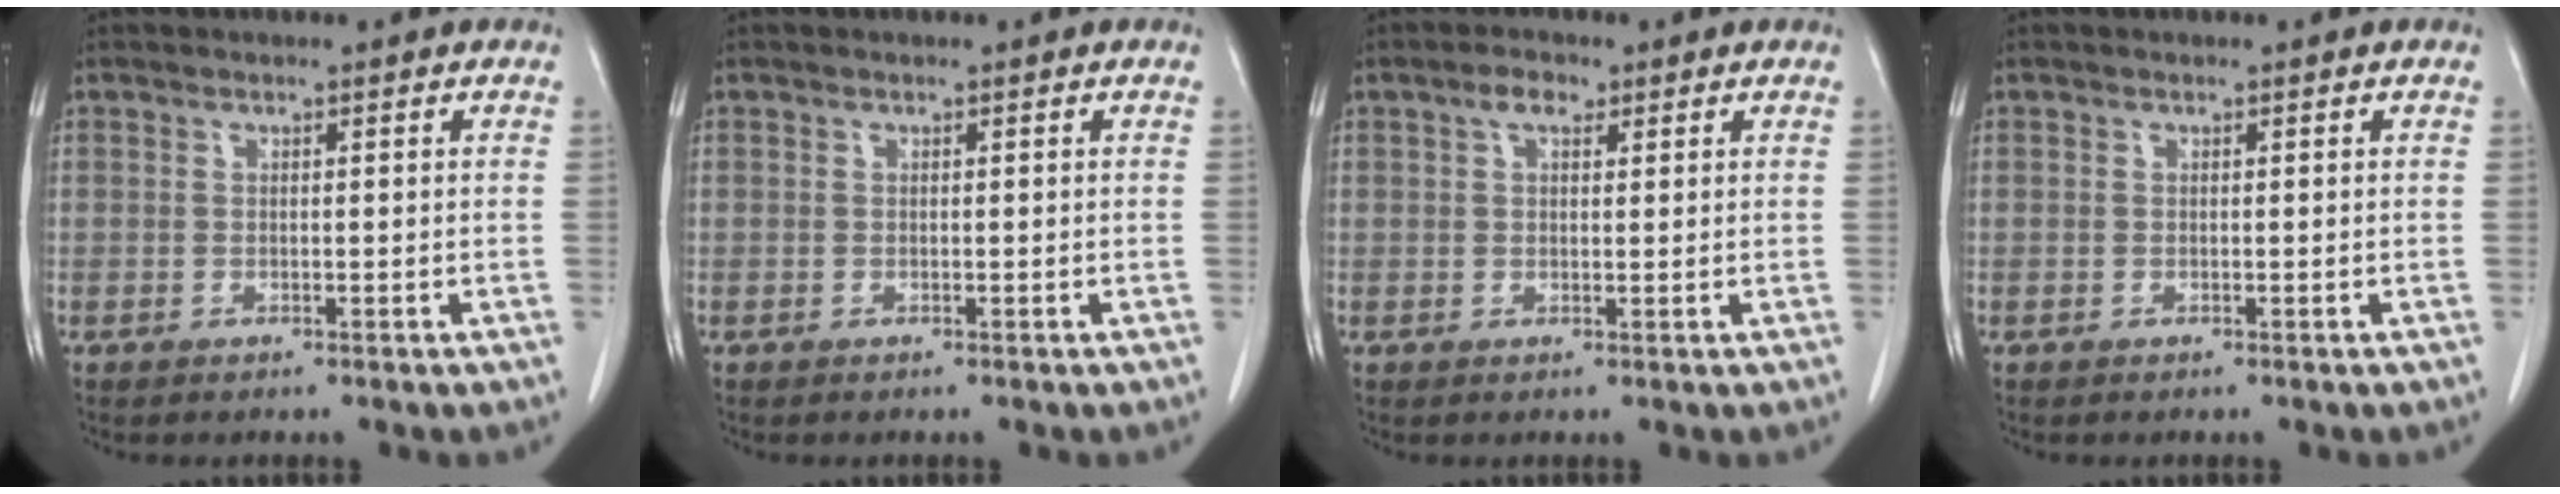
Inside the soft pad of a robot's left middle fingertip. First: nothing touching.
{"total": 0.0}
{"total": 2.6, "force": [1.4, 1.3, 1.8], "torque": [-0.037, 0.009, 0.025]}
{"total": 0.0}